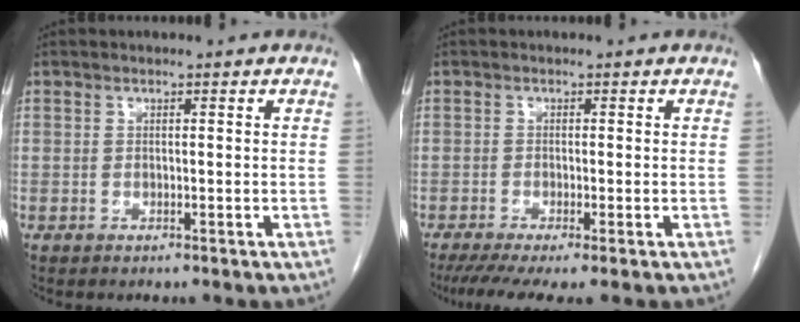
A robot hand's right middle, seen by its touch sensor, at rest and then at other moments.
{"total": 6.4, "force": [-4.6, 0.6, 4.5], "torque": [-0.068, -0.017, -0.078]}